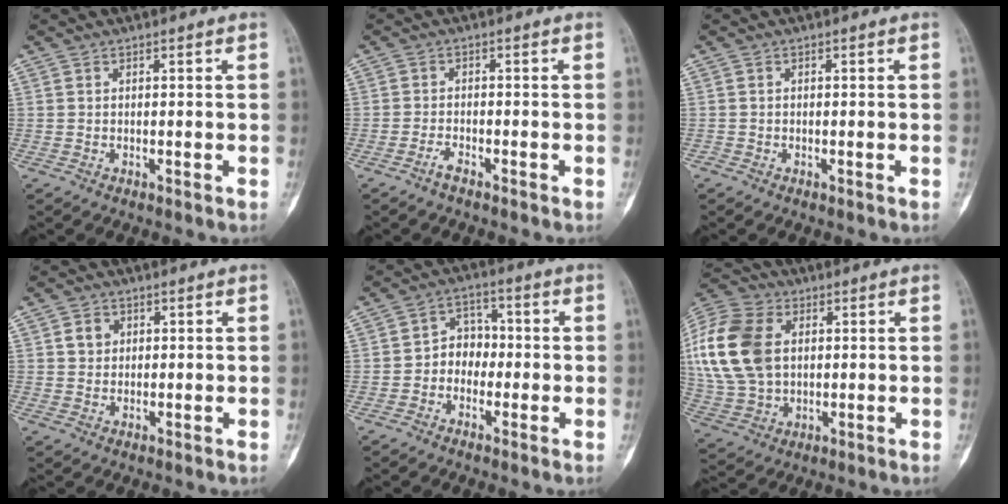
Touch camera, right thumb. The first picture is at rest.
{"total": 1.7, "force": [-1.4, 0.2, 0.8], "torque": [-0.028, 0.007, -0.032]}
{"total": 0.0}
{"total": 2.8, "force": [0.9, 2.5, 1.1], "torque": [-0.006, -0.002, 0.014]}
{"total": 6.0, "force": [-1.0, 4.9, 3.2], "torque": [-0.011, 0.024, -0.031]}
{"total": 21.2, "force": [3.9, 14.8, 14.7], "torque": [-0.325, 0.007, 0.078]}